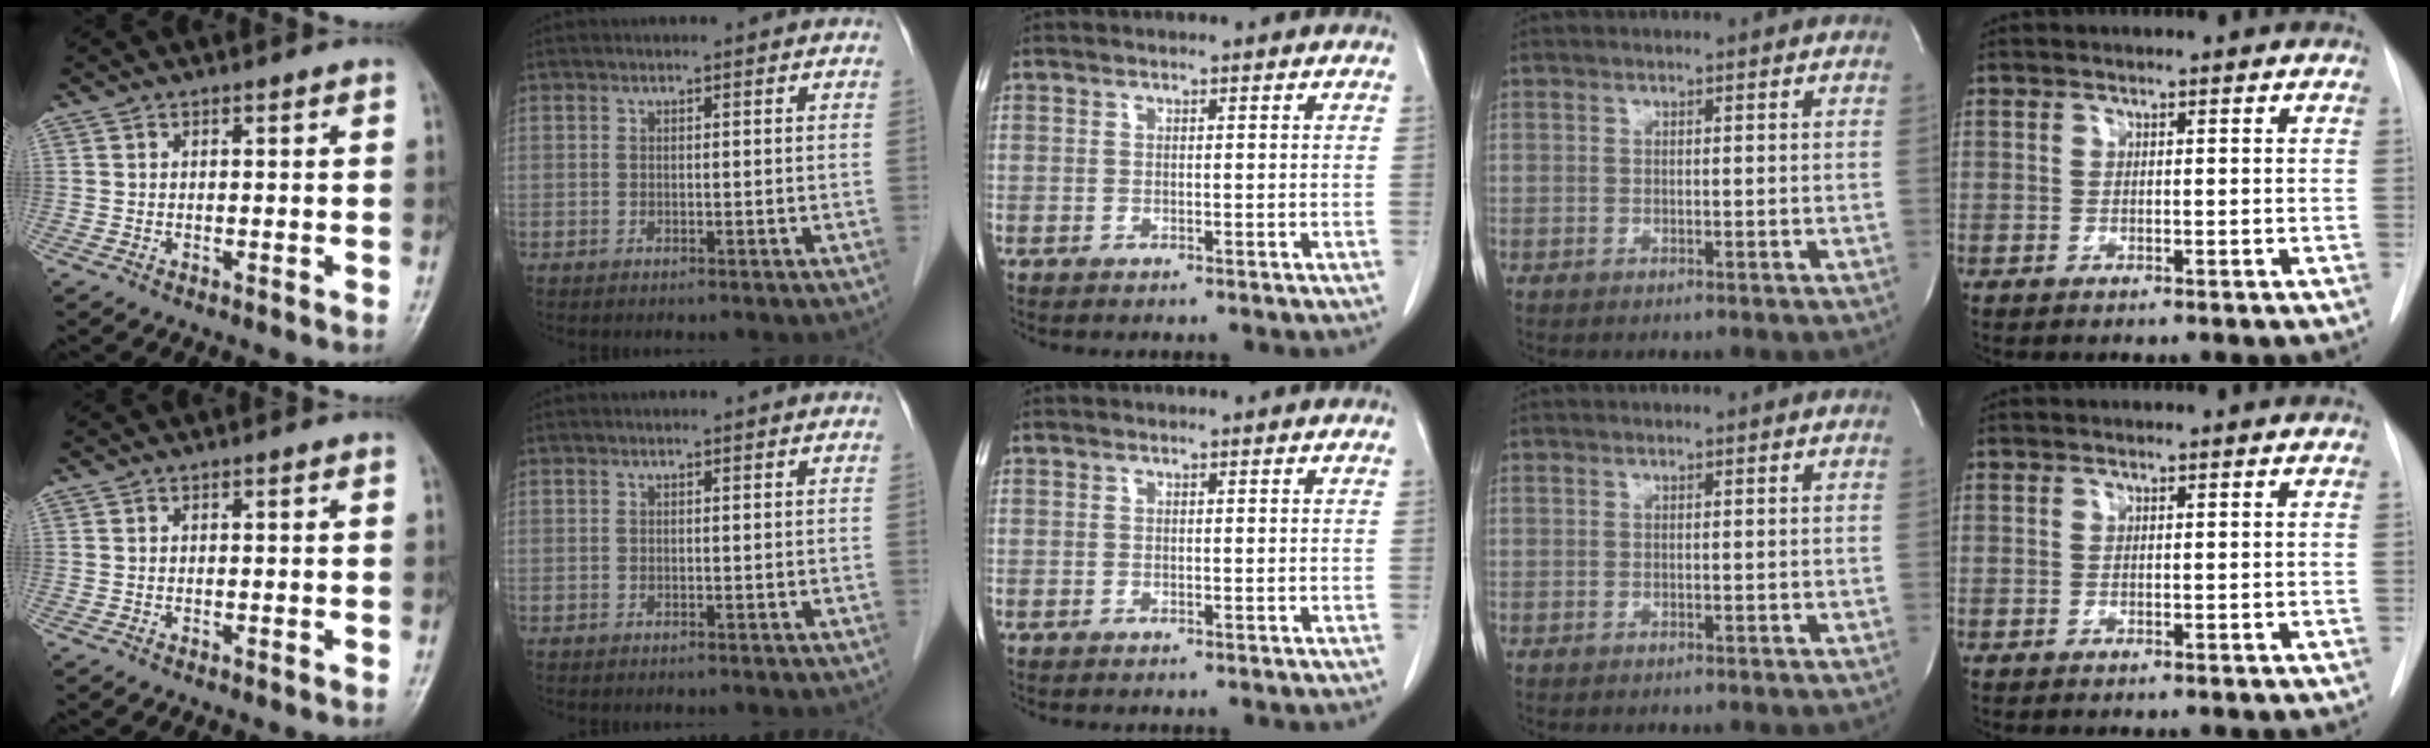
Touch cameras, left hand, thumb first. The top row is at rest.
{}